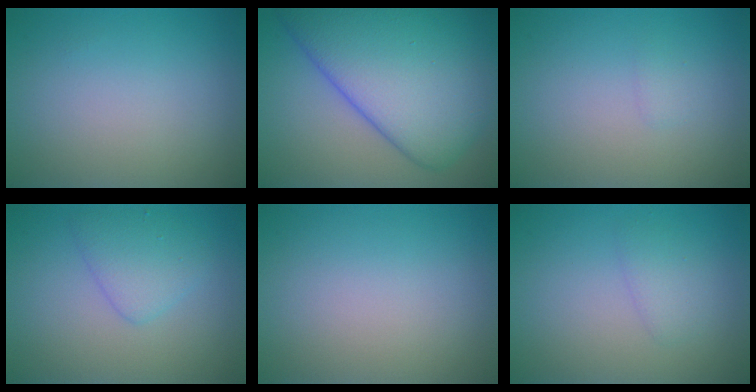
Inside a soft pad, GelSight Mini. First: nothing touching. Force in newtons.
{"total": 12.2, "press": 12.2, "slide": 0.5}
{"total": 0.7, "press": 0.7, "slide": 0.1}
{"total": 2.6, "press": 2.6, "slide": 0.2}
{"total": 0.0}
{"total": 1.5, "press": 1.5, "slide": 0.1}